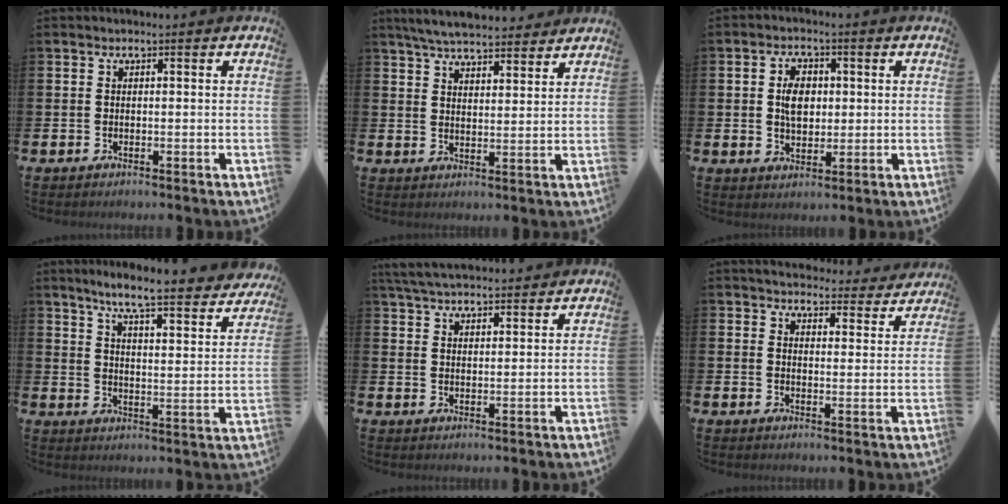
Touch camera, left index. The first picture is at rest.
{"total": 5.9, "force": [5.7, 0.8, 1.3], "torque": [-0.039, -0.025, 0.103]}
{"total": 4.6, "force": [0.8, 3.1, 3.2], "torque": [-0.053, 0.006, 0.009]}
{"total": 7.1, "force": [6.4, 0.2, 3.1], "torque": [-0.082, -0.046, 0.106]}
{"total": 4.9, "force": [4.8, 0.7, 1.0], "torque": [-0.029, -0.020, 0.088]}
{"total": 4.2, "force": [4.0, 1.0, 0.3], "torque": [-0.009, -0.032, 0.068]}